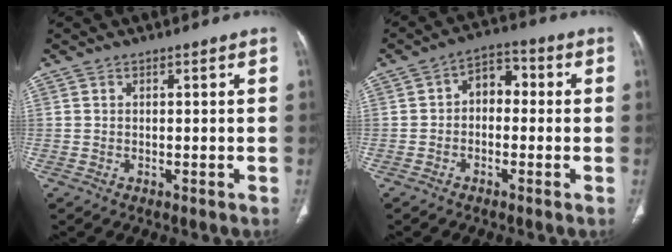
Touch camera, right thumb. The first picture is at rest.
{"total": 6.0, "force": [-0.2, 4.2, 4.3], "torque": [-0.043, 0.028, -0.018]}